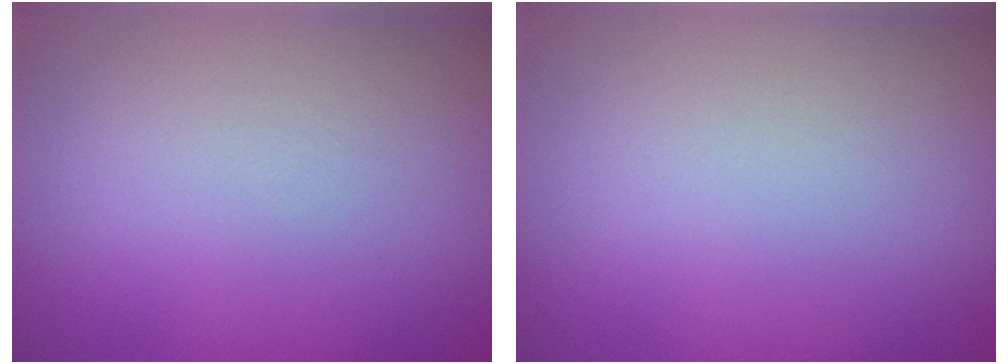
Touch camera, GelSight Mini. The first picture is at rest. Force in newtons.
{"total": 0.0}